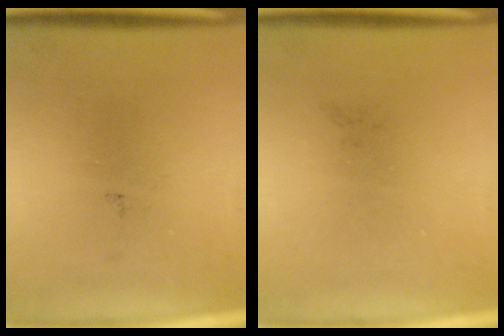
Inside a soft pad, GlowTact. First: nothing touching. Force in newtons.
{"total": 0.0}